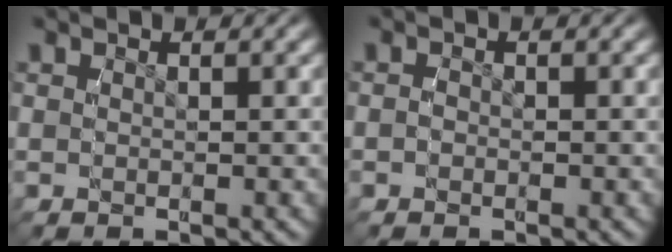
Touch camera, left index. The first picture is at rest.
{"total": 0.8, "force": [-0.6, 0.6, 0.0], "torque": [-0.005, -0.004, -0.012]}